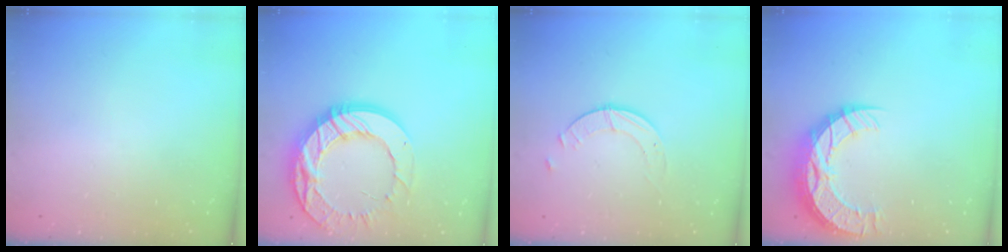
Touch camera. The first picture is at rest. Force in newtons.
{"total": 21.8, "press": 21.7, "slide": 1.9}
{"total": 1.8, "press": 1.8, "slide": 0.2}
{"total": 13.3, "press": 13.3, "slide": 0.9}